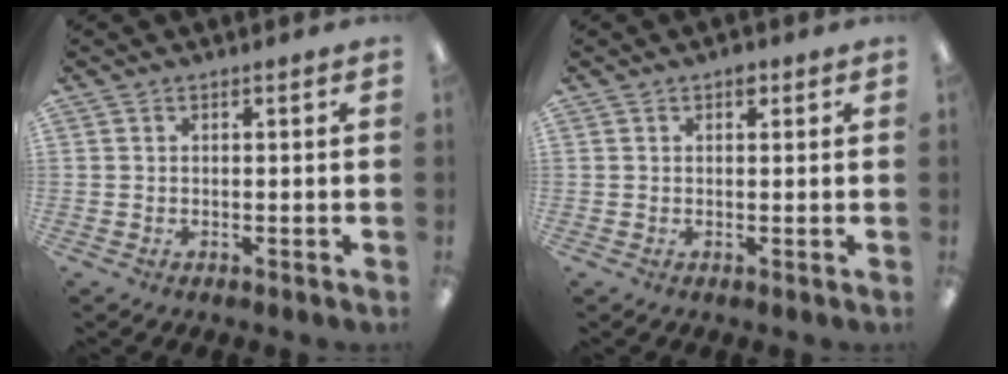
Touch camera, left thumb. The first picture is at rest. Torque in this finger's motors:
{"motor_torque": [0.22, 0.03, 0.34, -0.43, 0.00]}